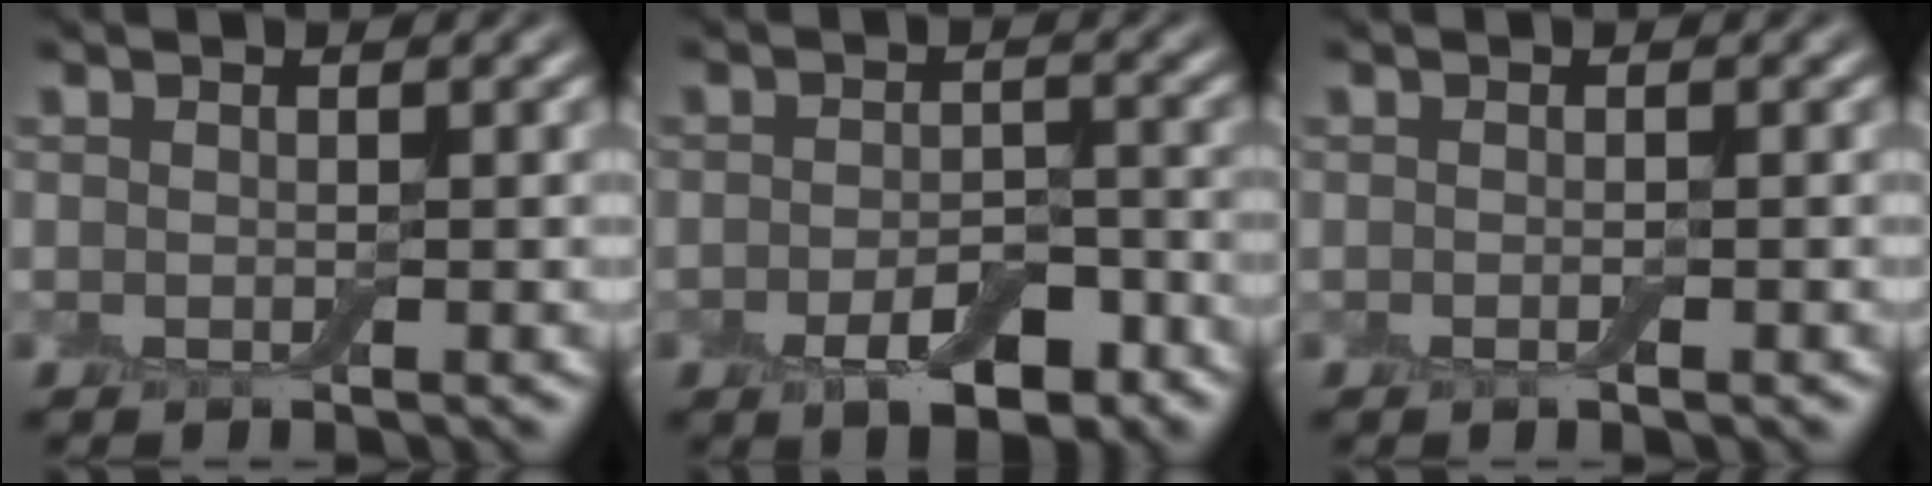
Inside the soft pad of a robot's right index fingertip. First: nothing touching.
{"total": 4.6, "force": [-2.2, 2.3, 3.3], "torque": [-0.048, -0.001, -0.033]}
{"total": 0.5, "force": [-0.2, 0.0, 0.5], "torque": [-0.007, -0.002, -0.003]}